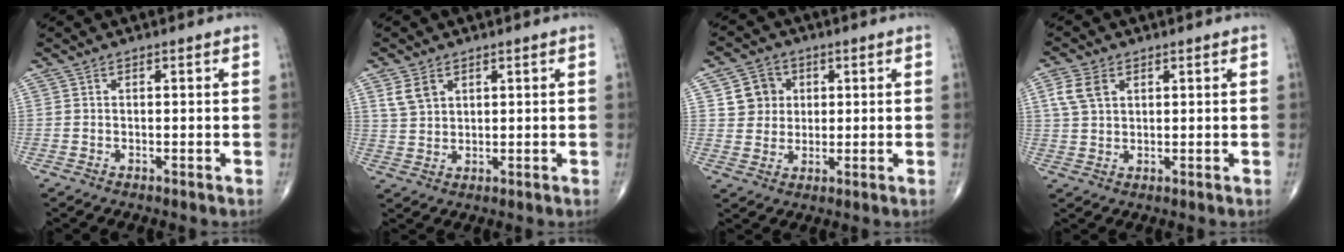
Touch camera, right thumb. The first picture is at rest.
{"total": 4.3, "force": [2.3, 2.9, 2.2], "torque": [-0.038, -0.007, 0.053]}
{"total": 6.5, "force": [1.8, 5.9, 1.9], "torque": [-0.002, -0.003, 0.031]}
{"total": 5.2, "force": [2.0, 3.5, 3.3], "torque": [-0.066, 0.004, 0.043]}